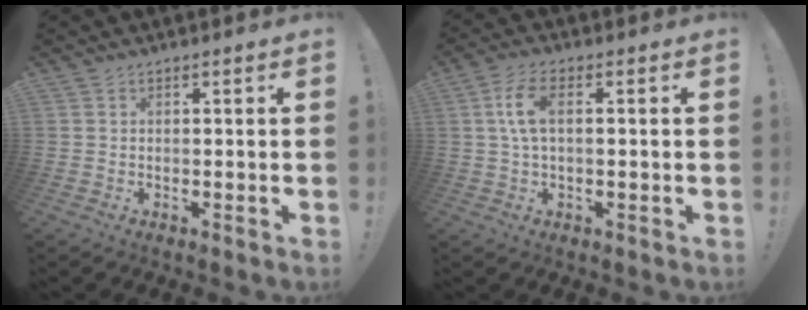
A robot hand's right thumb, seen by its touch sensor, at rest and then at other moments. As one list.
[{"total": 7.1, "force": [0.8, 3.0, 6.4], "torque": [-0.133, -0.004, 0.012]}]